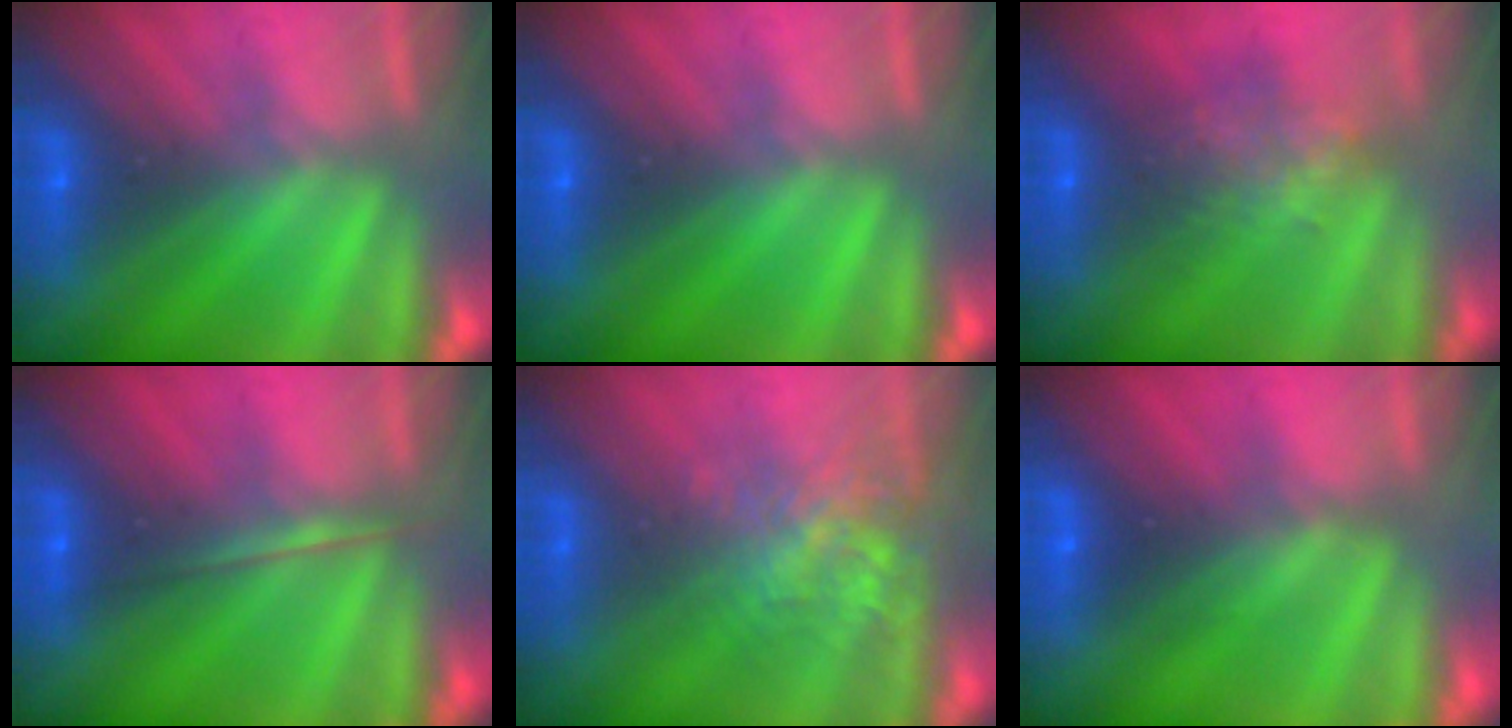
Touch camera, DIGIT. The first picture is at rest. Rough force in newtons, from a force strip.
{"total": 0.0}
{"total": 4.4}
{"total": 1.7}
{"total": 3.5}
{"total": 2.7}